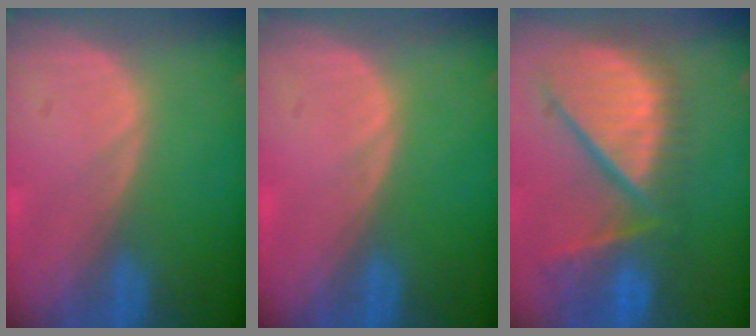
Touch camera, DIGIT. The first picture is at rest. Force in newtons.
{"total": 0.0}
{"total": 12.5, "press": 10.7, "slide": 6.5}